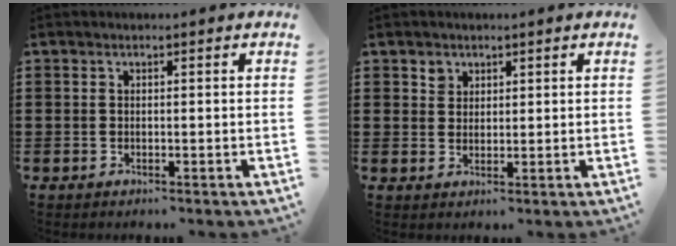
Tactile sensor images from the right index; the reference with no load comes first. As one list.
[{"total": 2.0, "force": [1.3, 1.5, 0.2], "torque": [-0.001, 0.003, 0.023]}]